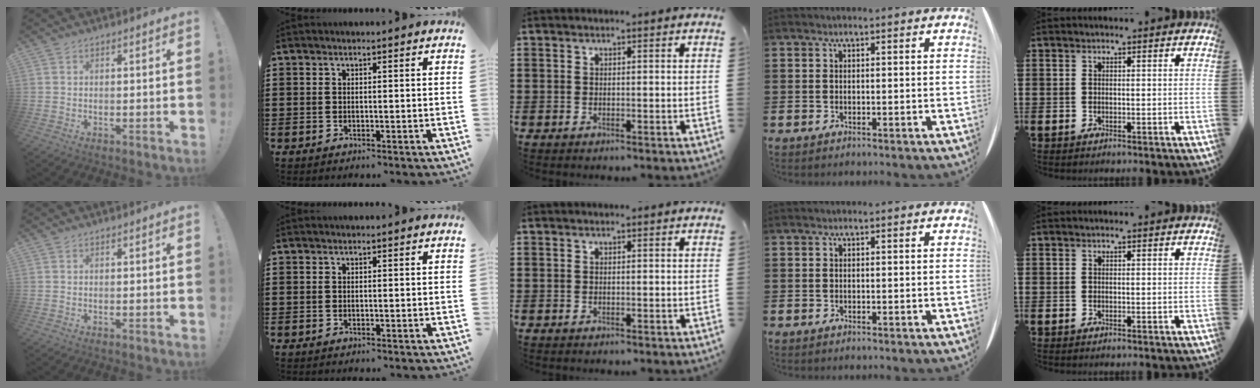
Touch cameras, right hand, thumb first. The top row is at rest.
{}